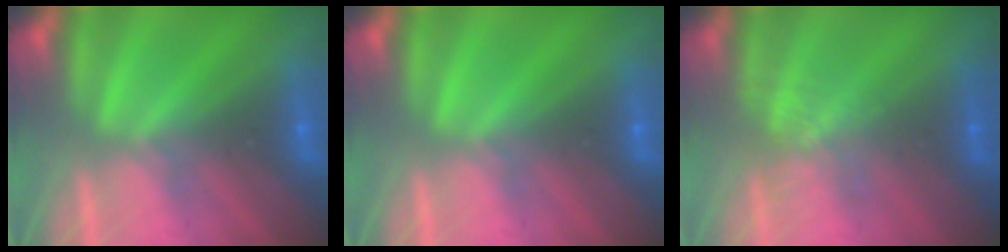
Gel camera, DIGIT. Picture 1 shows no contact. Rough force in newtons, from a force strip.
{"total": 0.0}
{"total": 1.6}